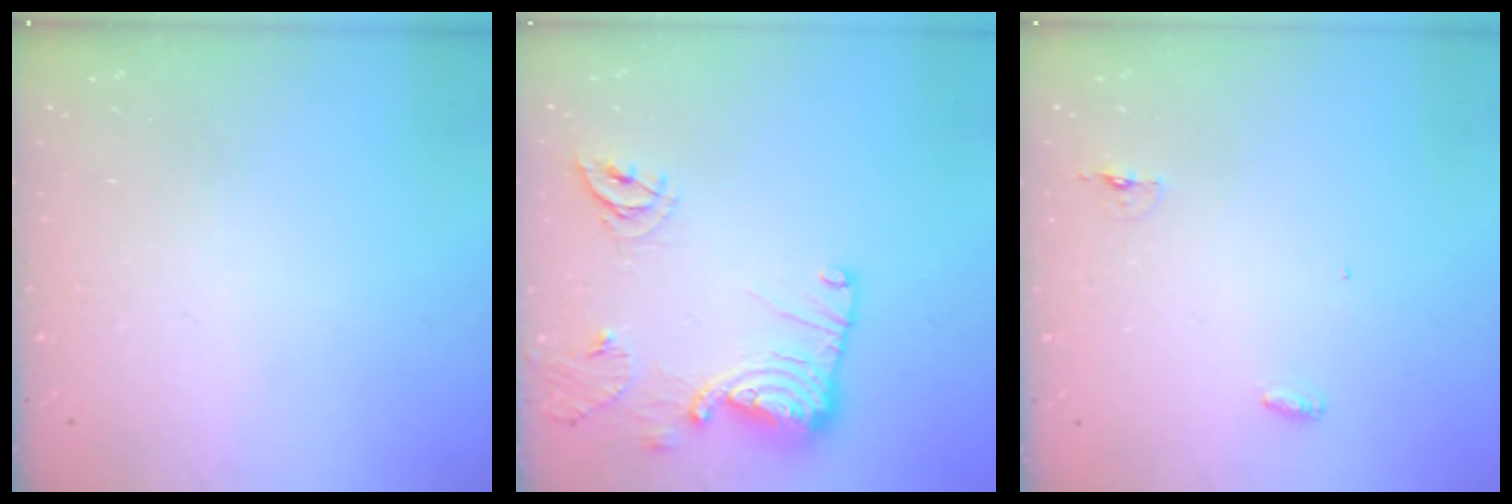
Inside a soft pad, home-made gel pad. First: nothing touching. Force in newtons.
{"total": 13.7, "press": 13.6, "slide": 1.4}
{"total": 7.4, "press": 4.4, "slide": 6.0}